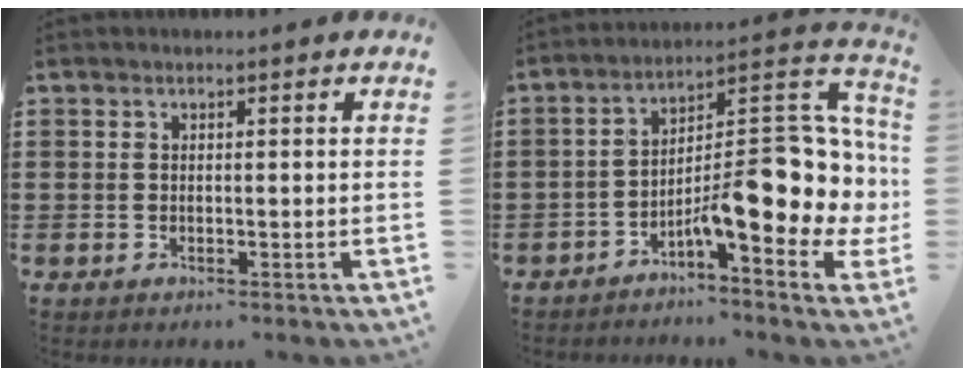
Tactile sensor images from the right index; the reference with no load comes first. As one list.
[{"total": 12.8, "force": [-3.2, 3.8, 11.8], "torque": [-0.162, -0.032, -0.061]}]